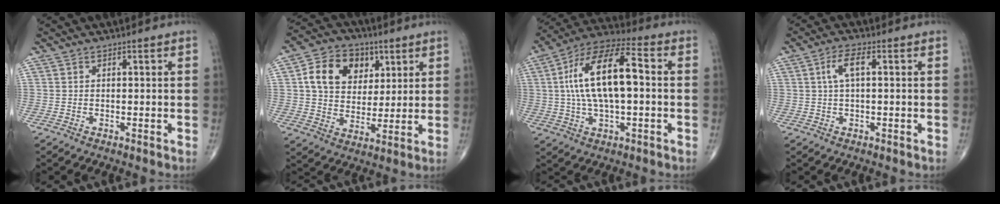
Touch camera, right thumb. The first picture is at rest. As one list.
[{"total": 13.8, "force": [4.5, 10.6, 7.6], "torque": [-0.097, -0.004, 0.074]}, {"total": 17.3, "force": [1.2, 7.3, 15.6], "torque": [-0.291, 0.037, 0.016]}, {"total": 4.1, "force": [0.8, 1.3, 3.8], "torque": [-0.083, 0.014, 0.015]}]